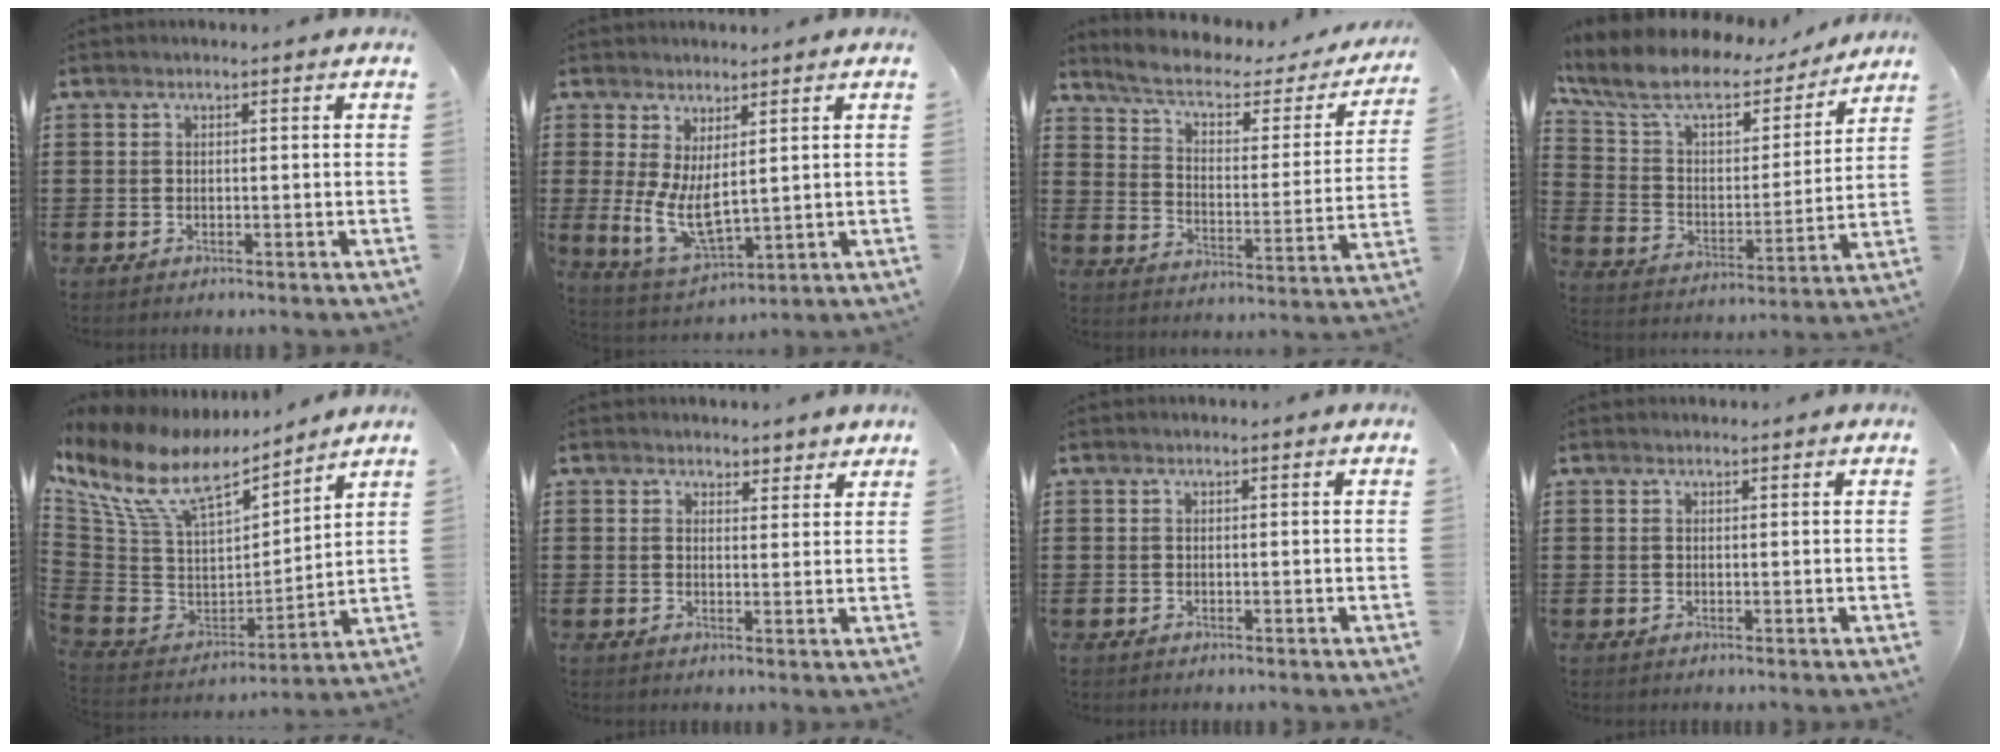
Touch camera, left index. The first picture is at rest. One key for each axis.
{"total": 6.9, "fx": 1.5, "fy": 2.9, "fz": 6.1, "tx": -0.144, "ty": -0.018, "tz": 0.027}
{"total": 5.2, "fx": 3.7, "fy": 2.1, "fz": 3.0, "tx": -0.078, "ty": -0.022, "tz": 0.057}
{"total": 9.4, "fx": 7.3, "fy": 3.9, "fz": 4.6, "tx": -0.124, "ty": -0.039, "tz": 0.123}
{"total": 12.6, "fx": 8.1, "fy": 5.7, "fz": 7.7, "tx": -0.187, "ty": -0.047, "tz": 0.141}
{"total": 2.8, "fx": 2.6, "fy": 1.0, "fz": 0.1, "tx": -0.002, "ty": -0.004, "tz": 0.046}
{"total": 0.0}
{"total": 0.8, "fx": 0.8, "fy": 0.2, "fz": 0.0, "tx": -0.002, "ty": 0.001, "tz": 0.016}